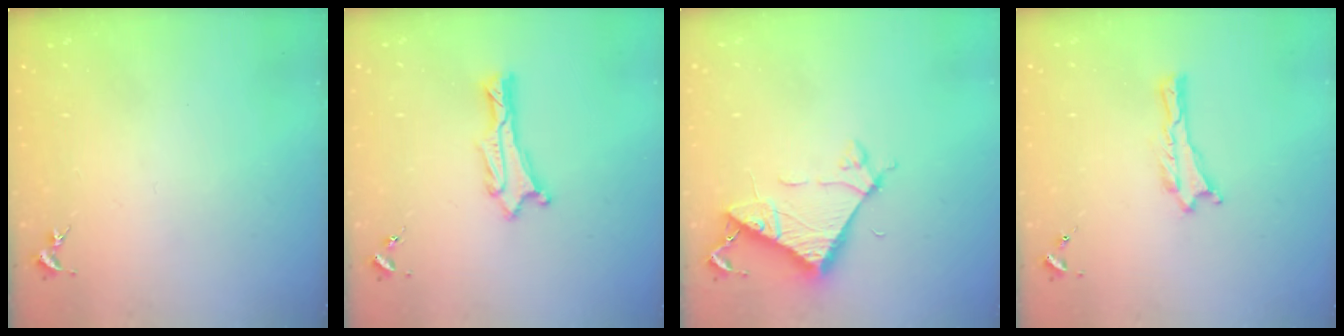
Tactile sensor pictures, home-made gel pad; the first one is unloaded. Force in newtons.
{"total": 0.9, "press": 0.8, "slide": 0.1}
{"total": 6.9, "press": 6.9, "slide": 0.4}
{"total": 0.0}